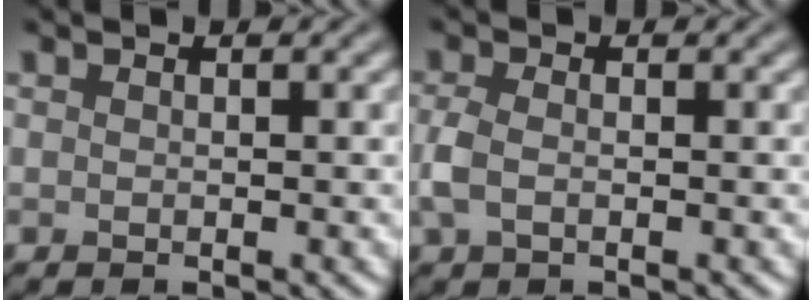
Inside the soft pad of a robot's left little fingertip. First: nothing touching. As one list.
[{"total": 2.3, "force": [-0.5, 1.3, 1.8], "torque": [-0.049, 0.000, -0.013]}]